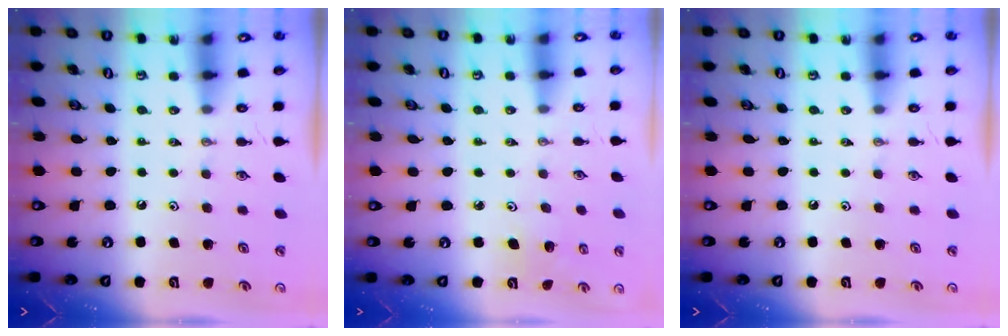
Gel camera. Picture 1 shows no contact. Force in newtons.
{"total": 2.9, "press": 2.9, "slide": 0.3}
{"total": 0.0}